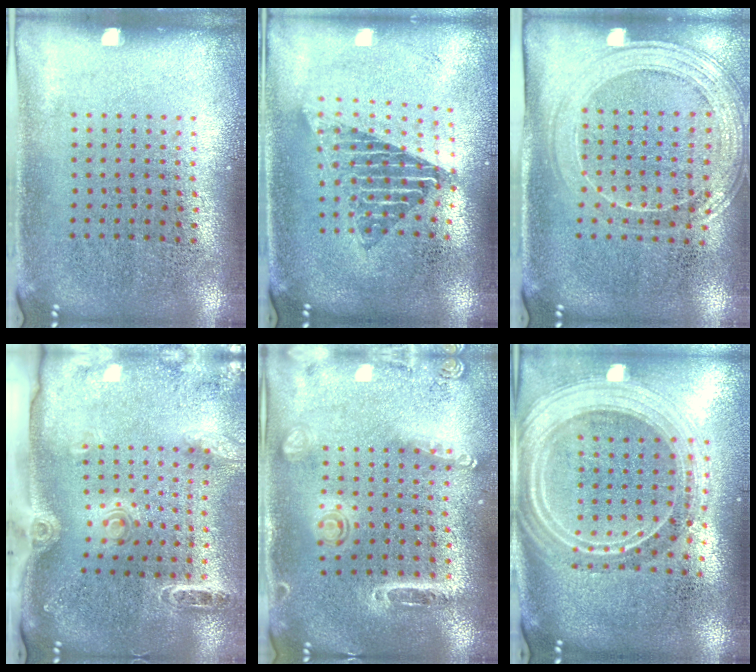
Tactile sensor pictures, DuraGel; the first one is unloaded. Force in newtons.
{"total": 1.7, "press": 1.4, "slide": 1.0}
{"total": 1.6, "press": 1.5, "slide": 0.4}
{"total": 2.0, "press": 1.8, "slide": 0.8}
{"total": 1.6, "press": 1.5, "slide": 0.6}
{"total": 2.7, "press": 2.2, "slide": 1.4}